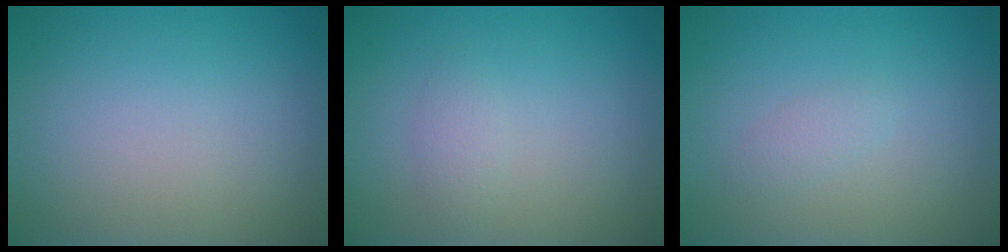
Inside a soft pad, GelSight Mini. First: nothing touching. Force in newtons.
{"total": 1.1, "press": 1.1, "slide": 0.0}
{"total": 1.1, "press": 1.1, "slide": 0.1}